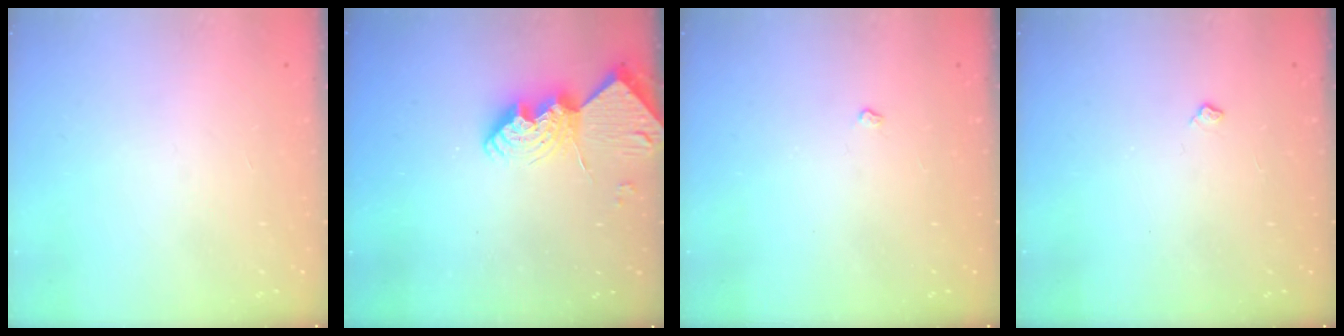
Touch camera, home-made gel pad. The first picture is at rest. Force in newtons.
{"total": 12.3, "press": 12.2, "slide": 1.2}
{"total": 3.2, "press": 3.2, "slide": 0.5}
{"total": 3.7, "press": 3.7, "slide": 0.6}